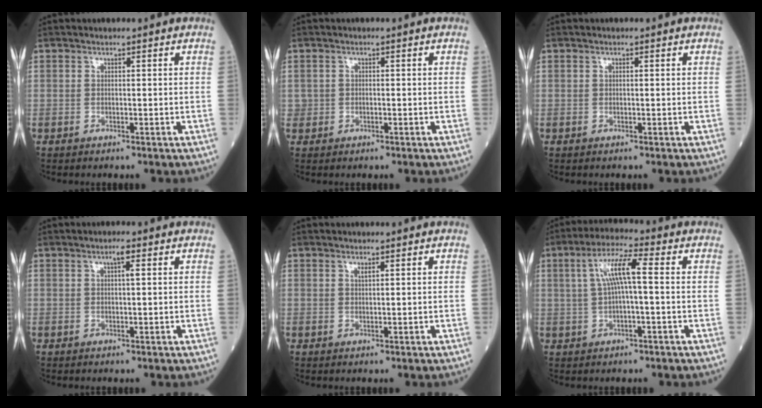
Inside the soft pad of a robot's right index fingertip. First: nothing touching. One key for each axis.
{"total": 0.9, "fx": -0.1, "fy": 0.8, "fz": 0.3, "tx": -0.004, "ty": 0.003, "tz": 0.000}
{"total": 0.0}
{"total": 1.5, "fx": 0.5, "fy": 0.1, "fz": 1.4, "tx": -0.025, "ty": 0.003, "tz": 0.007}
{"total": 0.7, "fx": 0.4, "fy": 0.0, "fz": 0.5, "tx": -0.012, "ty": -0.003, "tz": 0.008}
{"total": 7.0, "fx": 1.0, "fy": 0.8, "fz": 6.9, "tx": -0.136, "ty": 0.023, "tz": 0.017}